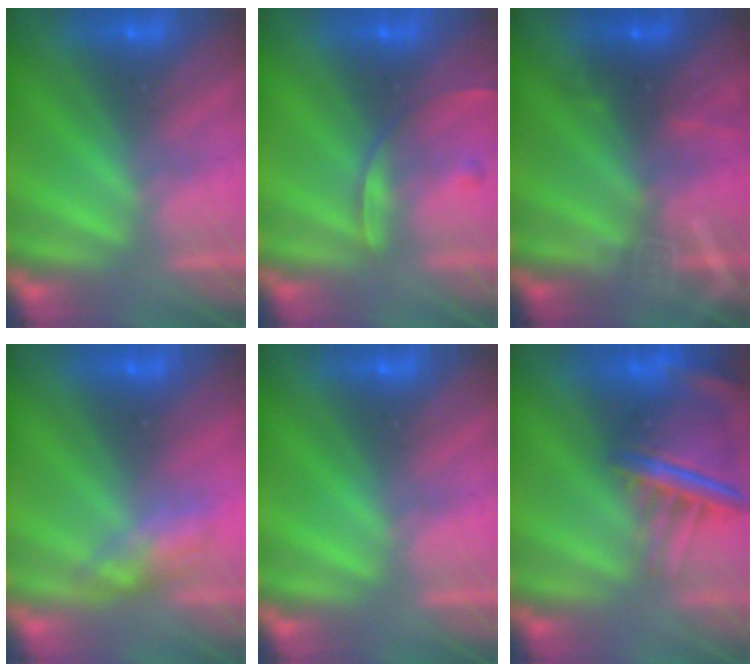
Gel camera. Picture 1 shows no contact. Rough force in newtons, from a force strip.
{"total": 2.5}
{"total": 3.1}
{"total": 2.7}
{"total": 0.0}
{"total": 9.0}